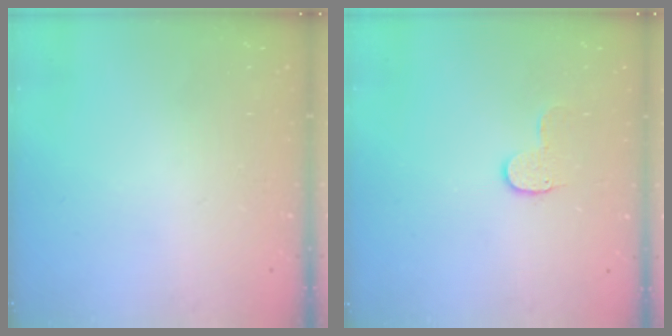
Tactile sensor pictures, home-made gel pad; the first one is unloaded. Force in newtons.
{"total": 6.0, "press": 6.0, "slide": 0.6}